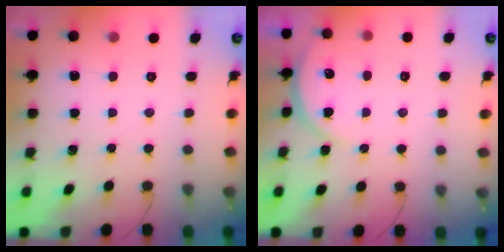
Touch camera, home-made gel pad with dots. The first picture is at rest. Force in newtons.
{"total": 5.8, "press": 5.8, "slide": 0.7}